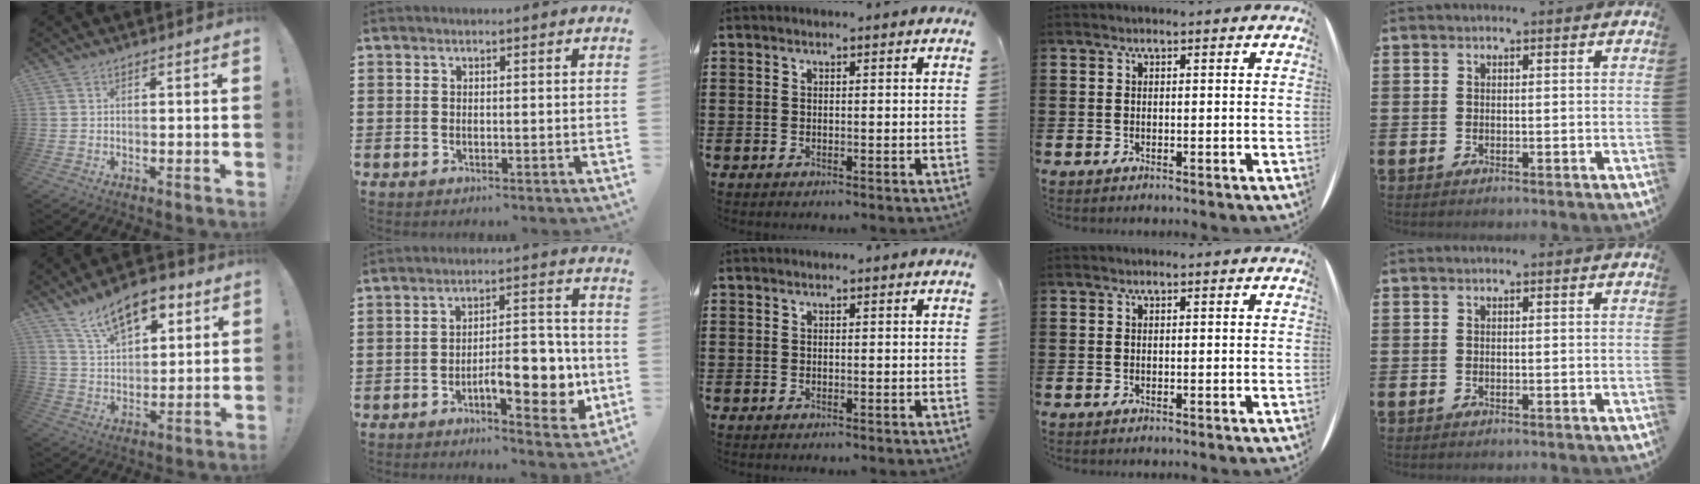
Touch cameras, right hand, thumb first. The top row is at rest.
{"thumb": {"total": 14.6, "force": [9.2, 7.3, 8.6], "torque": [-0.138, -0.043, 0.167]}, "index": {"total": 9.3, "force": [-3.1, 3.9, 7.9], "torque": [-0.099, 0.000, -0.048]}}